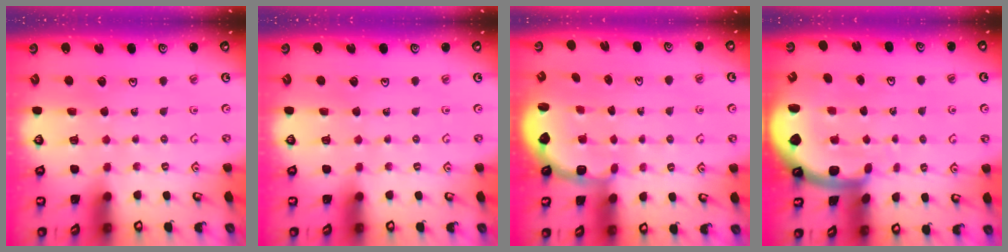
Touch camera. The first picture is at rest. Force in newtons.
{"total": 0.0}
{"total": 2.9, "press": 2.4, "slide": 1.6}
{"total": 3.1, "press": 3.0, "slide": 0.6}